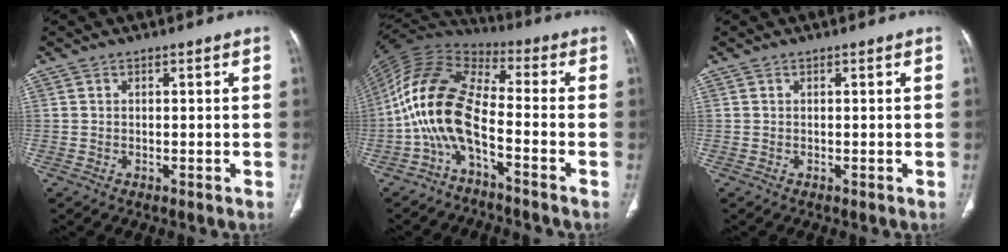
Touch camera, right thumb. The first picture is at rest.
{"total": 13.1, "force": [-4.5, 5.0, 11.2], "torque": [-0.235, 0.067, -0.102]}
{"total": 0.0}